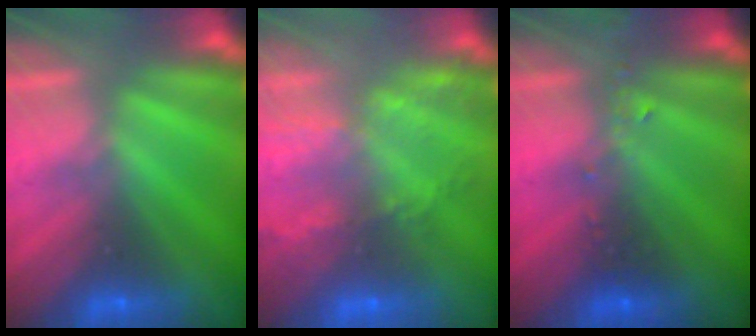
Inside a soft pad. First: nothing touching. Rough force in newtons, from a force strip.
{"total": 8.3}
{"total": 2.4}